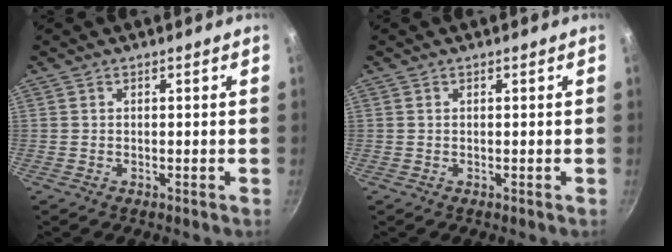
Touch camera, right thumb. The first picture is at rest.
{"total": 0.0}